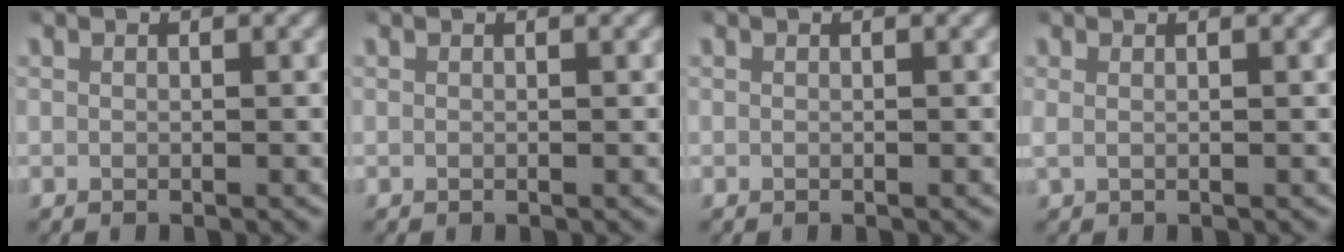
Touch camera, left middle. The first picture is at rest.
{"total": 0.0}
{"total": 0.0}
{"total": 0.8, "force": [0.3, 0.2, 0.7], "torque": [-0.017, 0.000, 0.007]}